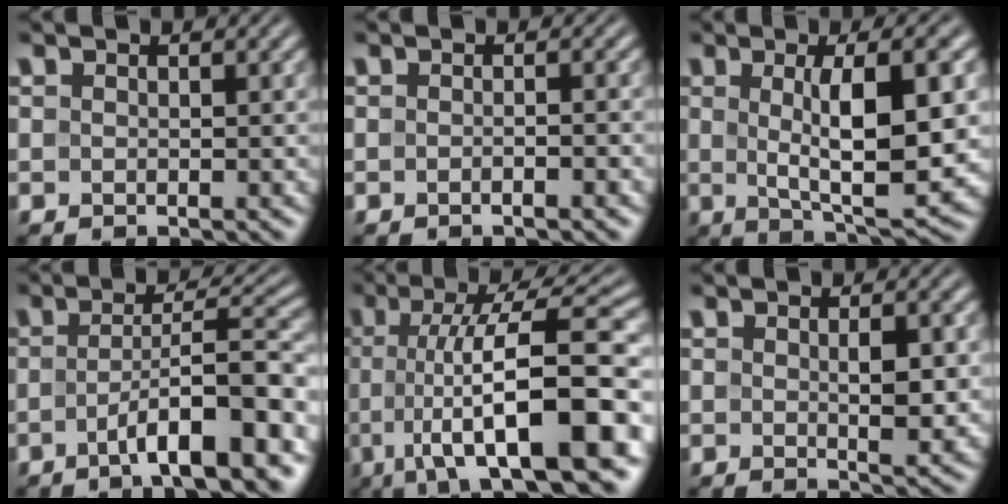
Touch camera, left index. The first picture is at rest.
{"total": 1.4, "force": [-0.5, 0.4, 1.3], "torque": [-0.012, -0.001, -0.013]}
{"total": 9.1, "force": [0.8, 2.5, 8.8], "torque": [-0.130, -0.002, 0.014]}
{"total": 9.1, "force": [-3.6, 2.0, 8.2], "torque": [-0.110, 0.013, -0.060]}
{"total": 14.1, "force": [-3.0, 4.1, 13.1], "torque": [-0.179, 0.010, -0.047]}
{"total": 2.9, "force": [0.3, 0.8, 2.8], "torque": [-0.047, -0.006, 0.008]}